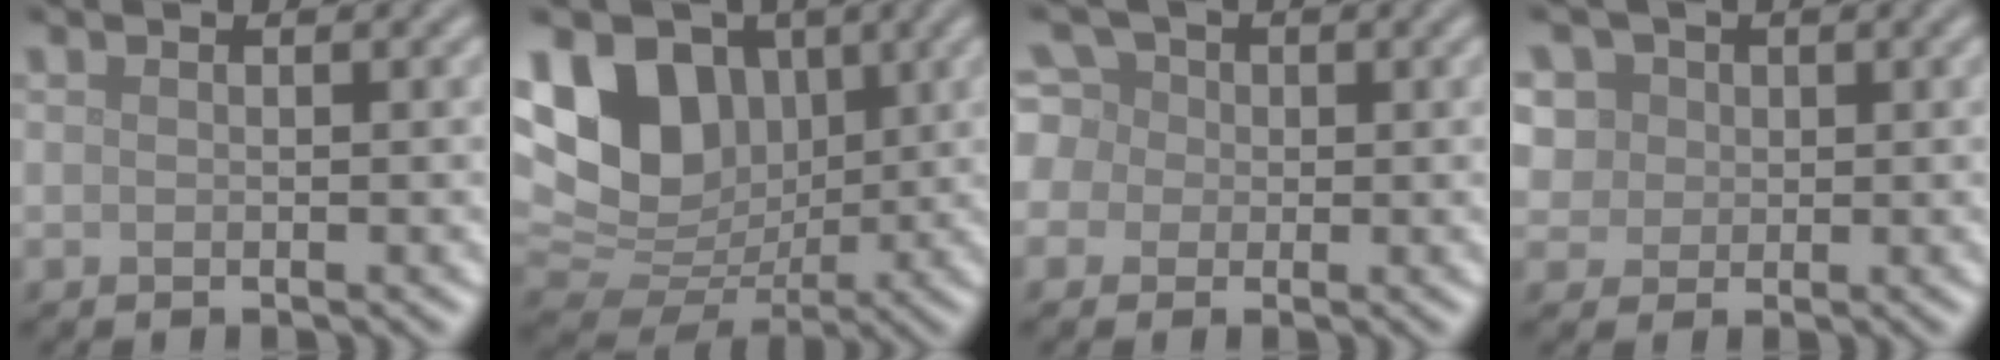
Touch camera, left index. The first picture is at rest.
{"total": 10.4, "force": [3.1, 7.7, 6.3], "torque": [-0.120, 0.011, 0.046]}
{"total": 5.3, "force": [0.8, 4.8, 2.0], "torque": [-0.037, 0.038, -0.022]}
{"total": 6.0, "force": [2.9, 4.7, 2.5], "torque": [-0.049, 0.018, 0.027]}